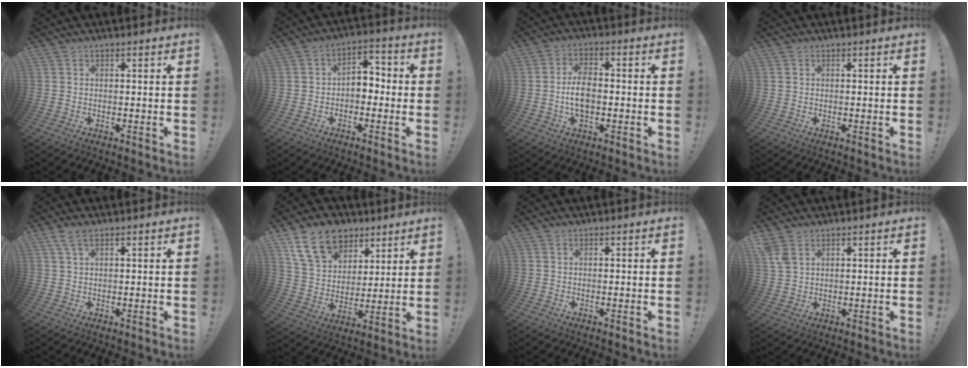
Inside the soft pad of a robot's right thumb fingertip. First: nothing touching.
{"total": 6.6, "force": [-1.3, 5.0, 4.1], "torque": [-0.061, 0.019, -0.020]}
{"total": 7.7, "force": [-1.2, 4.4, 6.2], "torque": [-0.110, 0.006, -0.023]}
{"total": 0.0}
{"total": 3.9, "force": [2.2, 1.3, 2.9], "torque": [-0.068, 0.003, 0.043]}
{"total": 16.2, "force": [9.2, 11.2, 7.2], "torque": [-0.119, -0.048, 0.177]}
{"total": 0.0}
{"total": 4.1, "force": [2.5, 2.0, 2.6], "torque": [-0.042, -0.011, 0.048]}